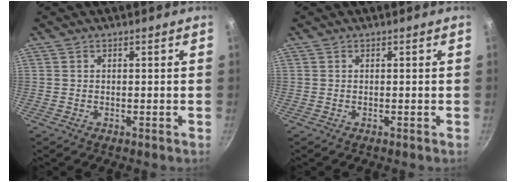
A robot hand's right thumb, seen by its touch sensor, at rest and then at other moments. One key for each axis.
{"total": 0.0}